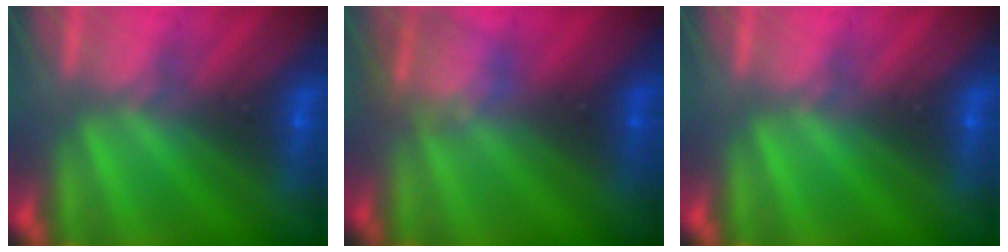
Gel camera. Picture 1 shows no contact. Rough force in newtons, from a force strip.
{"total": 2.3}
{"total": 0.0}